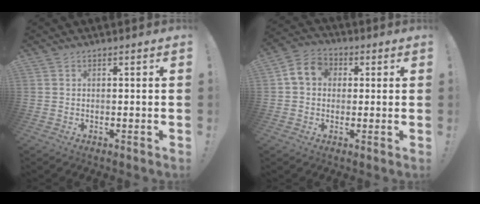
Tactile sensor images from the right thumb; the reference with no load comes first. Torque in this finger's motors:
{"motor_torque": [0.81, 0.81, 0.03, 0.02, 0.00]}